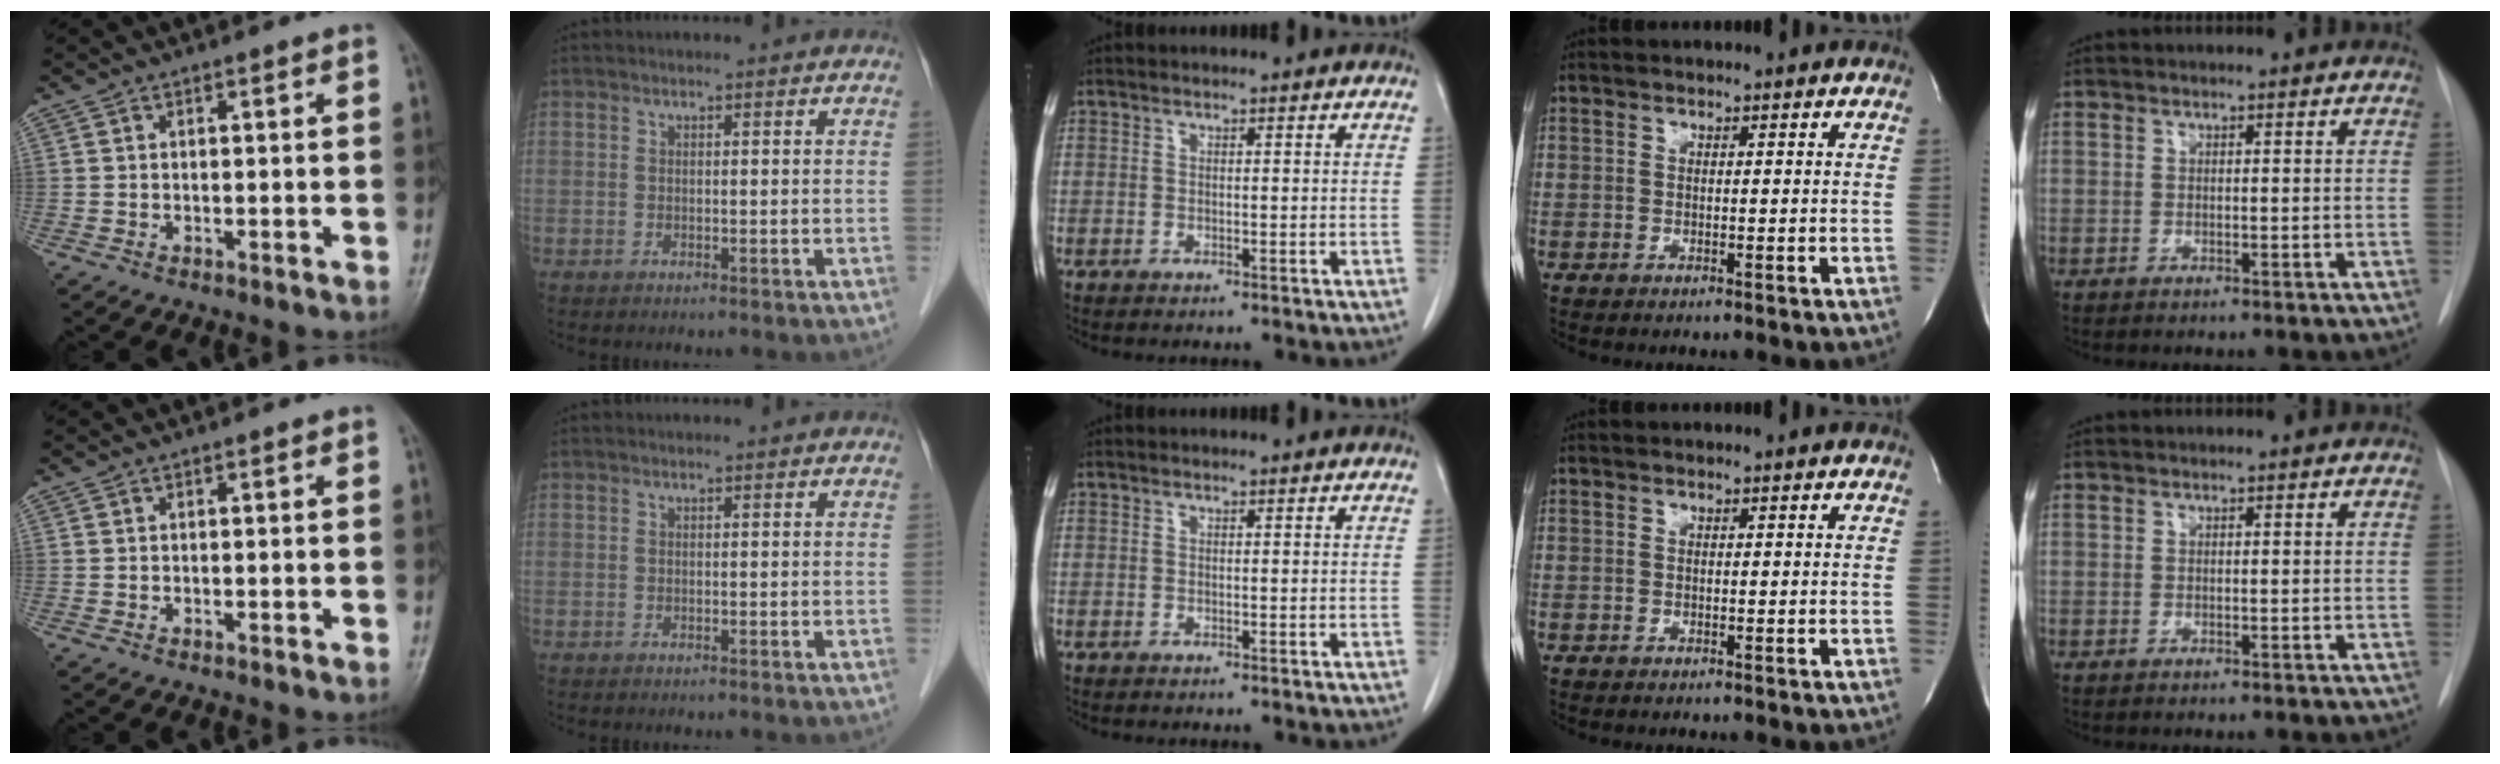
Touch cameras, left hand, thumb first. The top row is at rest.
{}